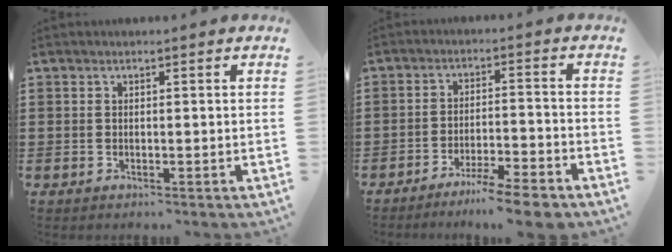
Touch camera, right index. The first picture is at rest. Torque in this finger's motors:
{"motor_torque": [0.71, -0.38, 0.53, 0.07]}